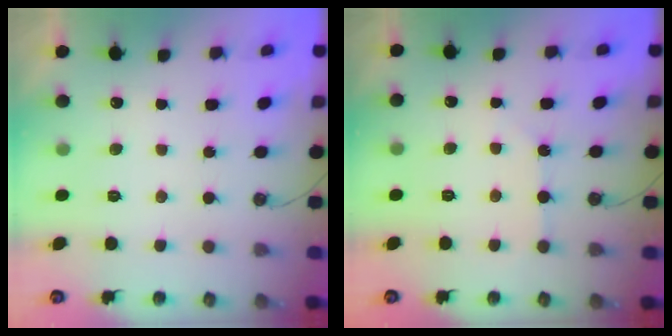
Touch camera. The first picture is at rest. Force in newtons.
{"total": 4.1, "press": 4.1, "slide": 0.6}